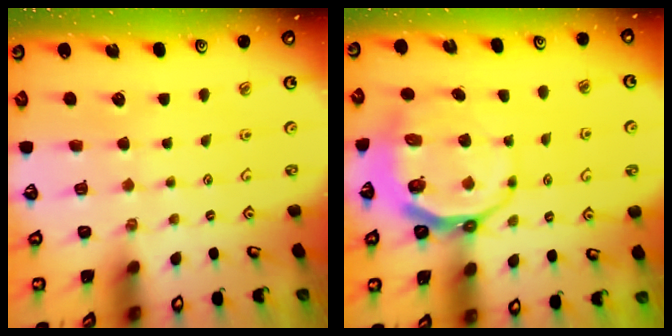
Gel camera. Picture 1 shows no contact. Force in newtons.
{"total": 8.3, "press": 7.5, "slide": 3.6}